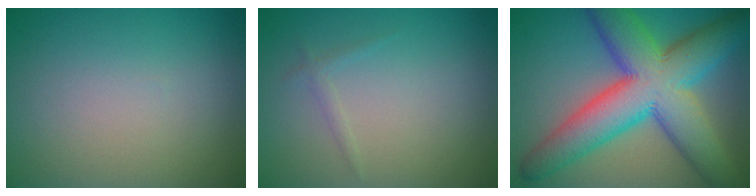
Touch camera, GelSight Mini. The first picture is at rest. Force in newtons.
{"total": 0.8, "press": 0.8, "slide": 0.1}
{"total": 12.5, "press": 12.5, "slide": 0.1}